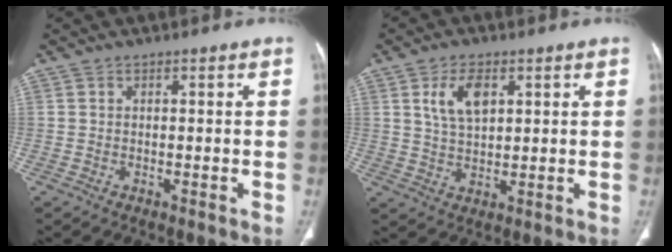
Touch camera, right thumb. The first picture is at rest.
{"total": 7.2, "force": [3.0, 3.6, 5.5], "torque": [-0.098, -0.011, 0.063]}